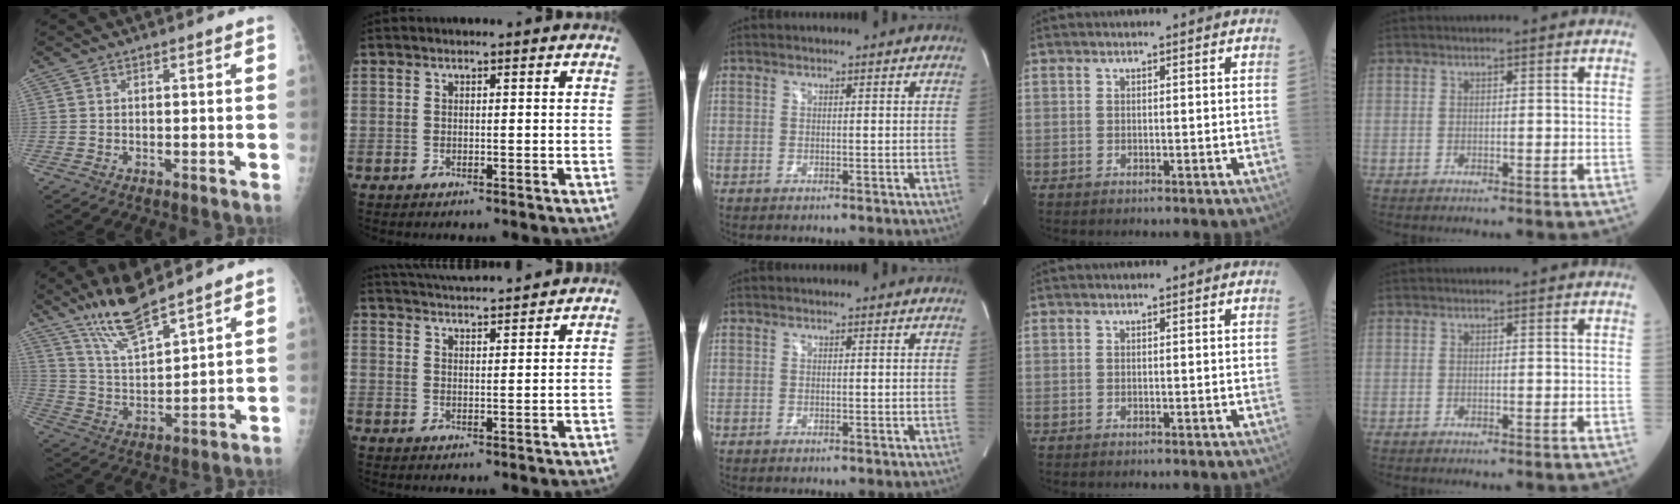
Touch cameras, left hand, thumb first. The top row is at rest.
{"thumb": {"total": 11.5, "force": [9.3, 2.0, 6.4], "torque": [-0.112, -0.056, 0.186]}, "index": {"total": 12.2, "force": [11.6, 0.5, 3.6], "torque": [-0.070, 0.021, 0.172]}}